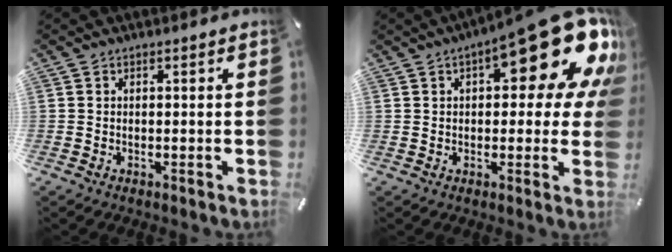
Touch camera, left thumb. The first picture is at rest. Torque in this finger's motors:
{"motor_torque": [2.51, 2.50, 1.62, -1.15, 0.30]}